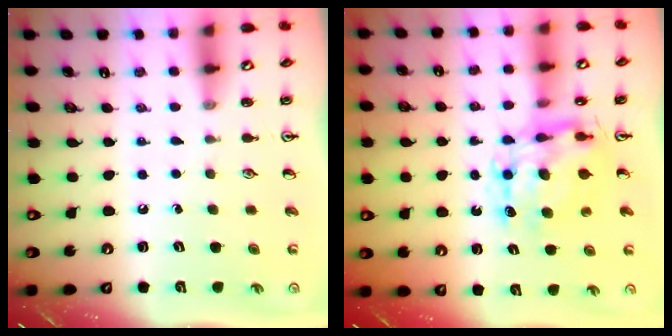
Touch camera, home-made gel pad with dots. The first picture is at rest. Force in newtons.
{"total": 9.0, "press": 8.9, "slide": 0.9}